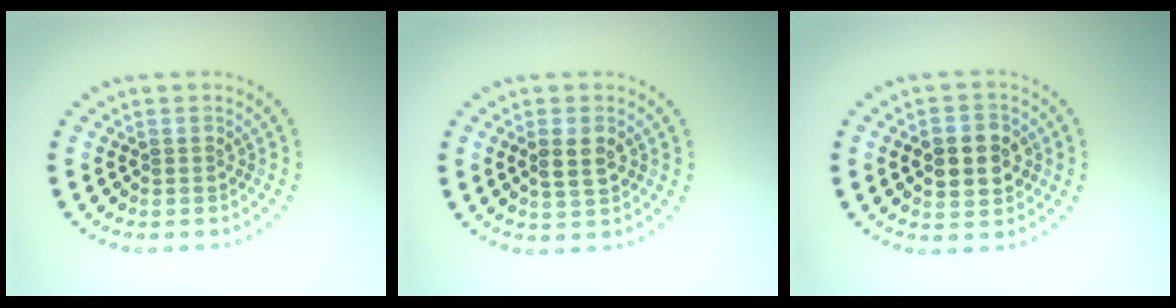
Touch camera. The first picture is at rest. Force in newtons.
{"total": 2.4, "press": 2.3, "slide": 0.5}
{"total": 4.5, "press": 4.5, "slide": 0.1}